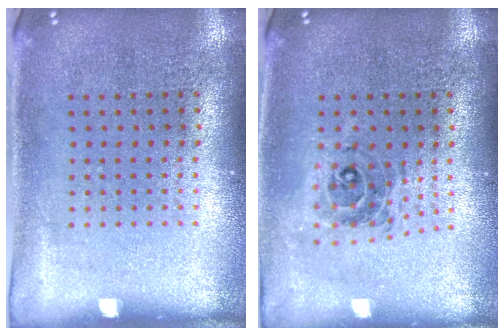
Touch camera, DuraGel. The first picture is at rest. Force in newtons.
{"total": 0.7, "press": 0.7, "slide": 0.1}